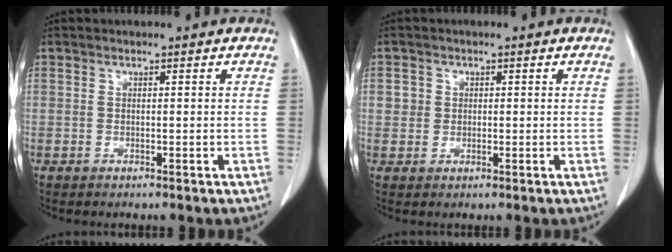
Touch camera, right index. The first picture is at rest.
{"total": 2.2, "force": [0.4, 2.1, 0.4], "torque": [0.000, 0.003, 0.006]}